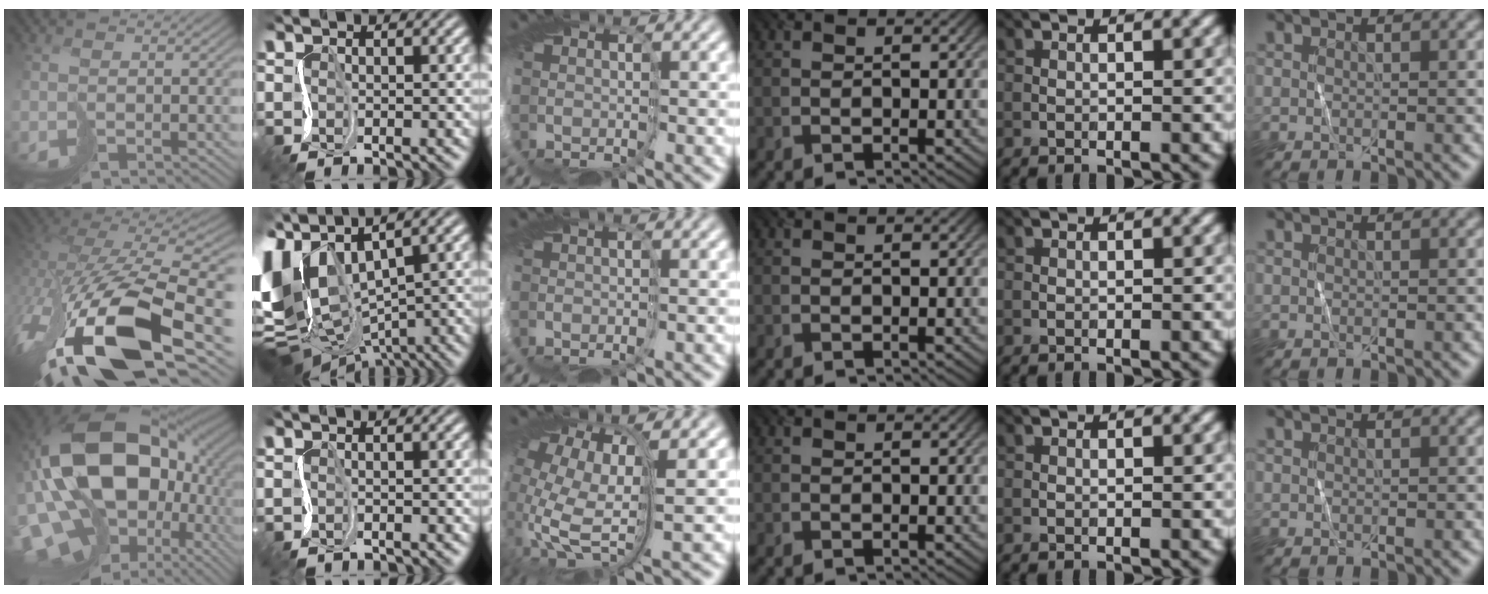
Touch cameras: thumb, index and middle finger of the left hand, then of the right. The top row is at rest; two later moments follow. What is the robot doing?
{"motion": "cut", "object": "tape"}